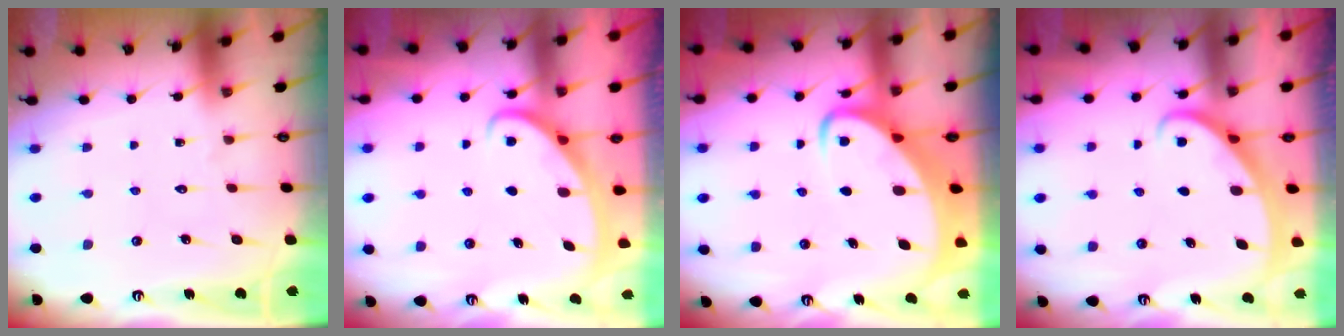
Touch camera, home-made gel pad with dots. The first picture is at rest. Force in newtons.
{"total": 3.0, "press": 2.9, "slide": 0.3}
{"total": 4.9, "press": 4.9, "slide": 0.7}
{"total": 2.2, "press": 2.2, "slide": 0.2}